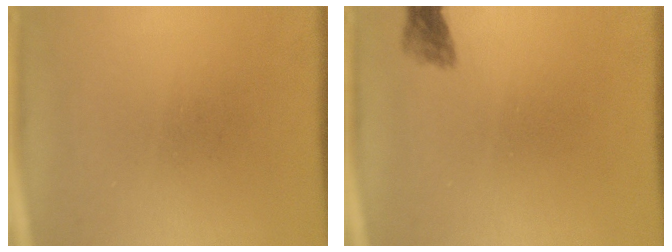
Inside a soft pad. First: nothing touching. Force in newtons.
{"total": 1.7}